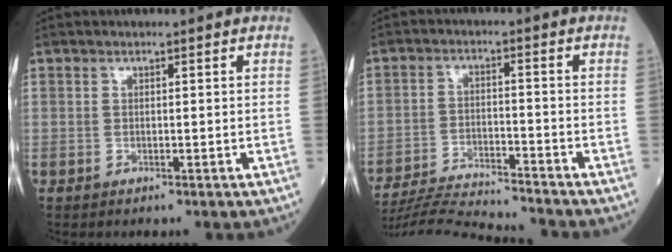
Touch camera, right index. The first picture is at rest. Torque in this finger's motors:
{"motor_torque": [-0.25, -0.03, 0.04, 0.02]}